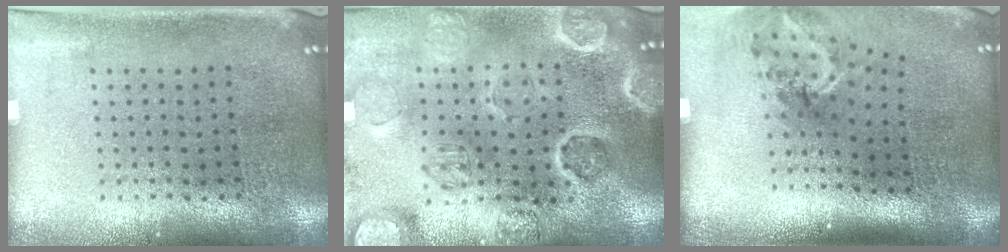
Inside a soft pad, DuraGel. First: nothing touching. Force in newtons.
{"total": 2.9, "press": 2.9, "slide": 0.3}
{"total": 1.7, "press": 1.2, "slide": 1.2}